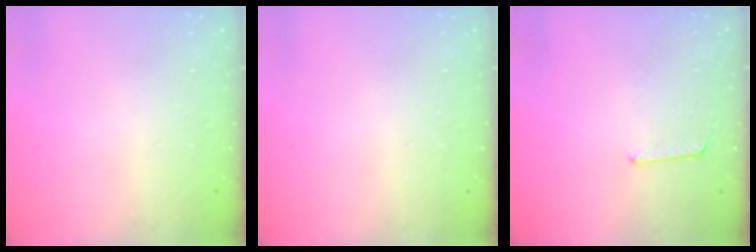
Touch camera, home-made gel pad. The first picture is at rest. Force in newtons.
{"total": 0.0}
{"total": 5.4, "press": 5.3, "slide": 0.5}